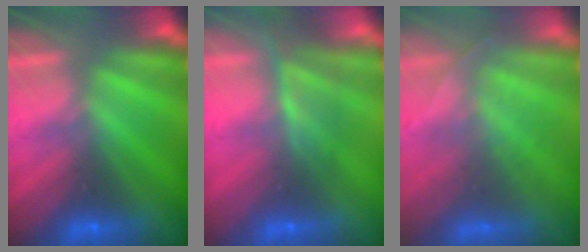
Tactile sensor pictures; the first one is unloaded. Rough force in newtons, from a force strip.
{"total": 4.2}
{"total": 1.7}